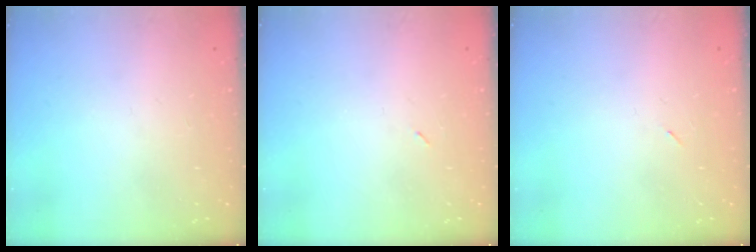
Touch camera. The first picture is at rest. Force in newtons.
{"total": 2.2, "press": 2.1, "slide": 0.9}
{"total": 2.2, "press": 1.9, "slide": 1.2}